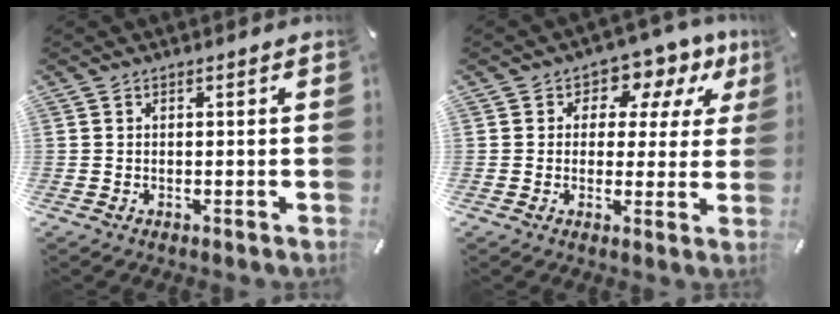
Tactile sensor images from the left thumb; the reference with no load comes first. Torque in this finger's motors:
{"motor_torque": [0.46, 0.17, 0.38, 0.36, 0.01]}